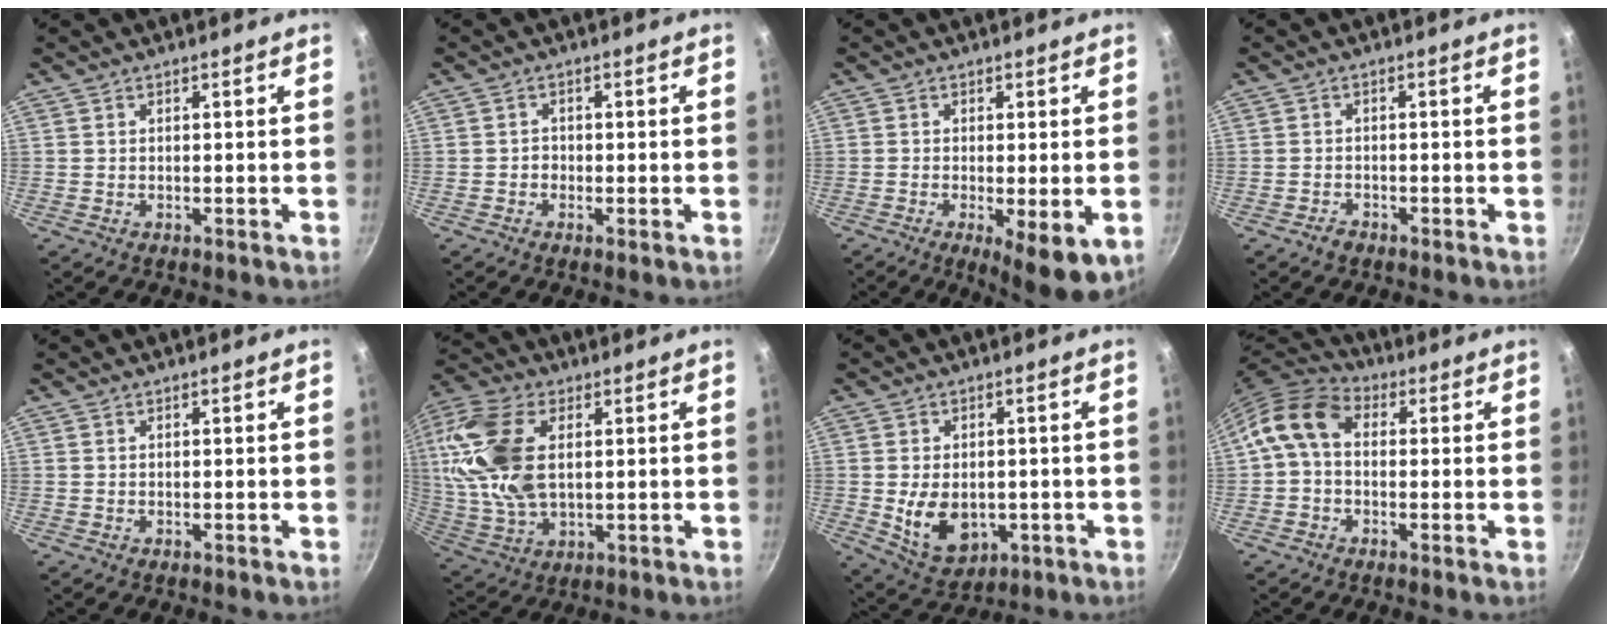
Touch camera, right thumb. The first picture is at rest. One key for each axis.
{"total": 1.4, "fx": -0.5, "fy": 1.1, "fz": 0.8, "tx": -0.003, "ty": 0.003, "tz": -0.015}
{"total": 9.2, "fx": -2.9, "fy": 2.8, "fz": 8.3, "tx": -0.122, "ty": -0.022, "tz": -0.041}
{"total": 1.6, "fx": -1.2, "fy": 0.9, "fz": 0.4, "tx": -0.009, "ty": 0.005, "tz": -0.023}
{"total": 0.0}
{"total": 18.3, "fx": 3.3, "fy": 10.2, "fz": 14.8, "tx": -0.334, "ty": 0.000, "tz": 0.061}
{"total": 9.6, "fx": -1.4, "fy": 6.8, "fz": 6.7, "tx": -0.093, "ty": -0.003, "tz": -0.003}
{"total": 10.5, "fx": 0.9, "fy": 7.3, "fz": 7.5, "tx": -0.135, "ty": 0.029, "tz": 0.000}